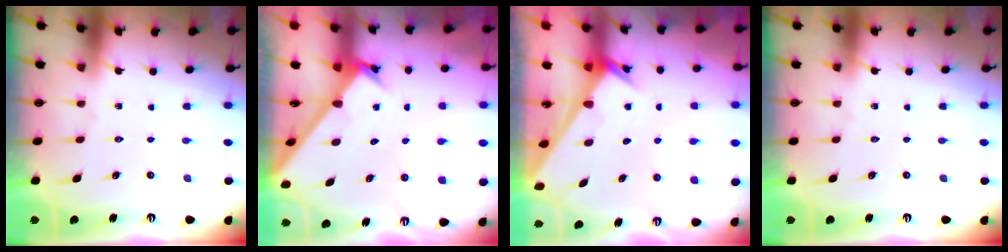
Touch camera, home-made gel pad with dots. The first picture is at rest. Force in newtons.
{"total": 1.9, "press": 1.9, "slide": 0.1}
{"total": 2.0, "press": 2.0, "slide": 0.2}
{"total": 0.0}